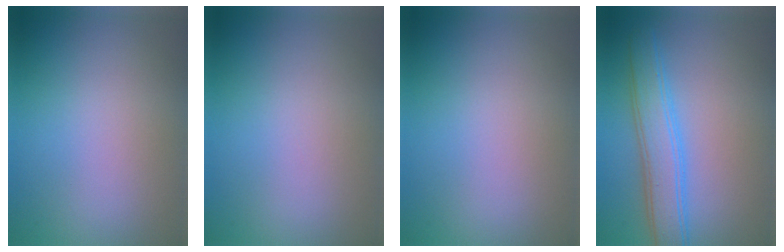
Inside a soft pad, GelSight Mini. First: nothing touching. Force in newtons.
{"total": 0.0}
{"total": 0.0}
{"total": 4.4, "press": 4.4, "slide": 0.1}